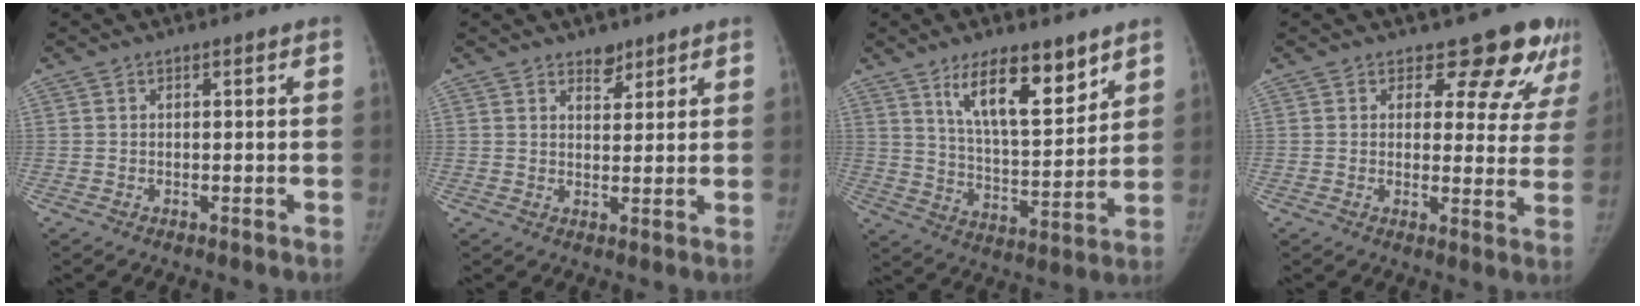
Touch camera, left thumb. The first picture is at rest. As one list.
[{"total": 3.1, "force": [2.4, 1.7, 1.1], "torque": [0.002, -0.017, 0.039]}, {"total": 14.2, "force": [8.9, 4.9, 10.0], "torque": [-0.135, -0.058, 0.157]}, {"total": 10.2, "force": [8.6, 5.0, 2.5], "torque": [0.024, -0.054, 0.077]}]